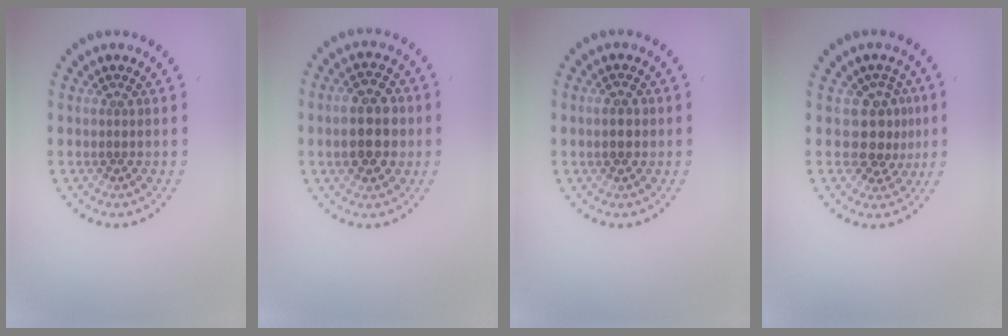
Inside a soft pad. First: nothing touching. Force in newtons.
{"total": 5.6, "press": 5.6, "slide": 0.4}
{"total": 2.3, "press": 2.2, "slide": 0.1}
{"total": 3.3, "press": 2.9, "slide": 1.6}